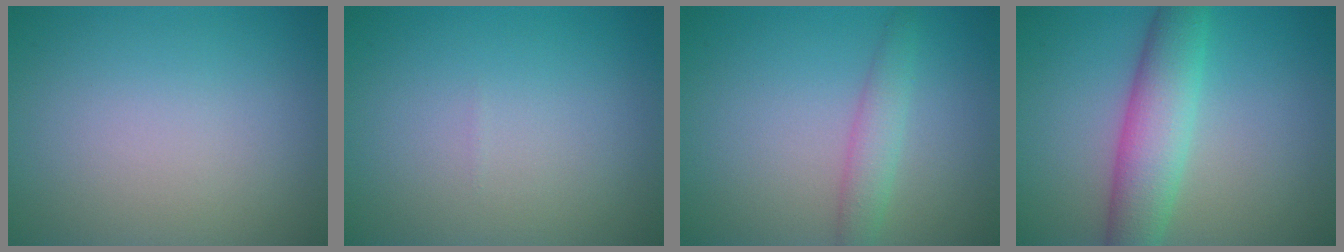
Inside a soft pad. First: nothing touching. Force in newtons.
{"total": 0.0}
{"total": 2.3, "press": 2.3, "slide": 0.0}
{"total": 5.7, "press": 5.7, "slide": 0.1}